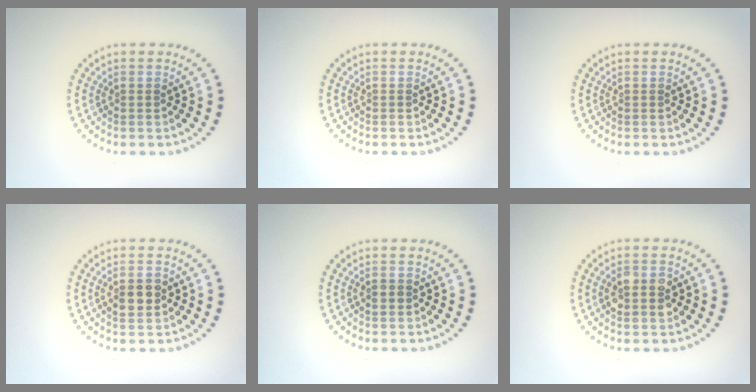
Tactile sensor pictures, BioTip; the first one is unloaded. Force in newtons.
{"total": 0.0}
{"total": 0.0}
{"total": 2.2, "press": 2.2, "slide": 0.0}
{"total": 1.3, "press": 1.2, "slide": 0.3}
{"total": 2.8, "press": 2.8, "slide": 0.3}